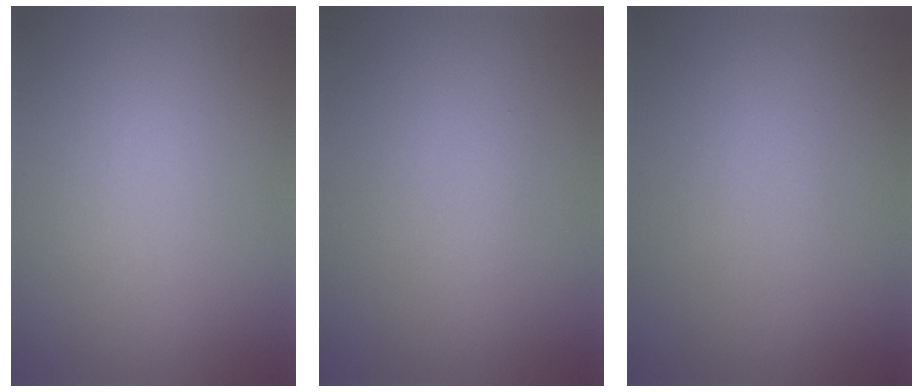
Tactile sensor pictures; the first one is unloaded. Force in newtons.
{"total": 0.7, "press": 0.7, "slide": 0.0}
{"total": 0.0}